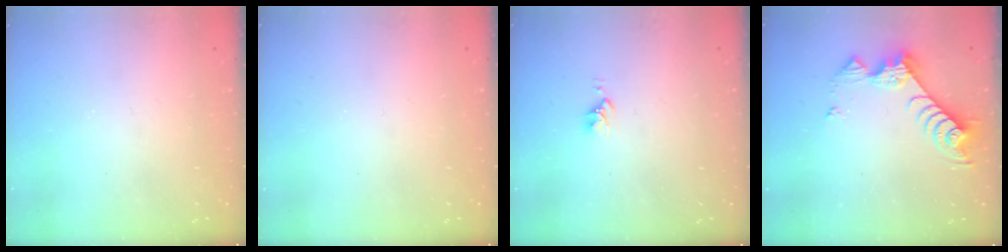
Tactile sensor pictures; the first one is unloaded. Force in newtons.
{"total": 0.0}
{"total": 2.8, "press": 2.8, "slide": 0.4}
{"total": 10.0, "press": 9.9, "slide": 0.5}